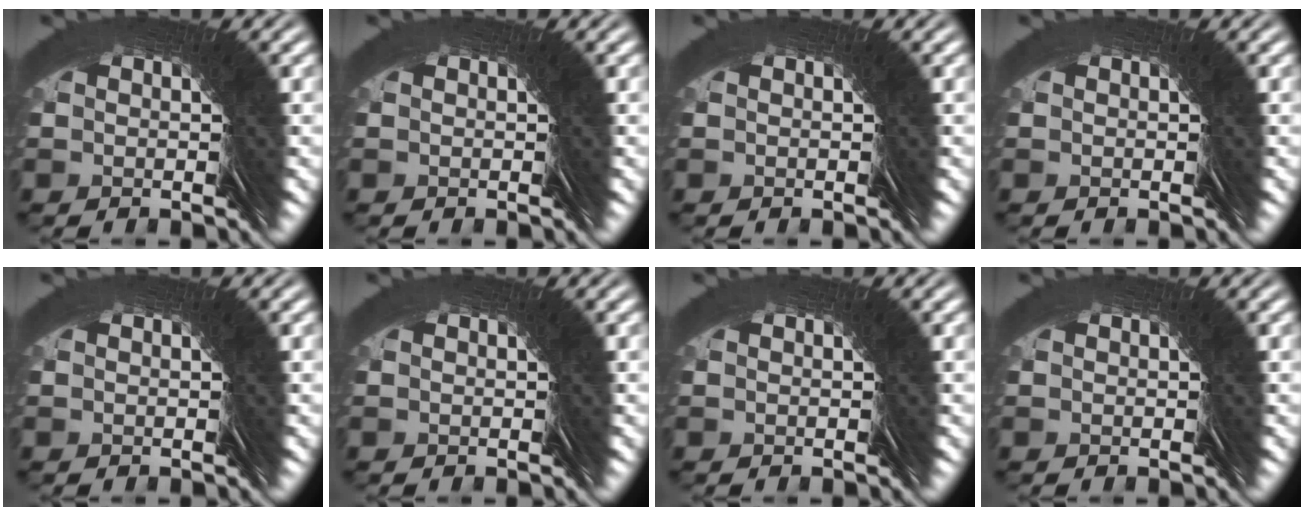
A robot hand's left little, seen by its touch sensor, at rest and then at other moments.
{"total": 0.0}
{"total": 0.0}
{"total": 0.0}
{"total": 0.0}
{"total": 0.0}
{"total": 0.0}
{"total": 0.0}